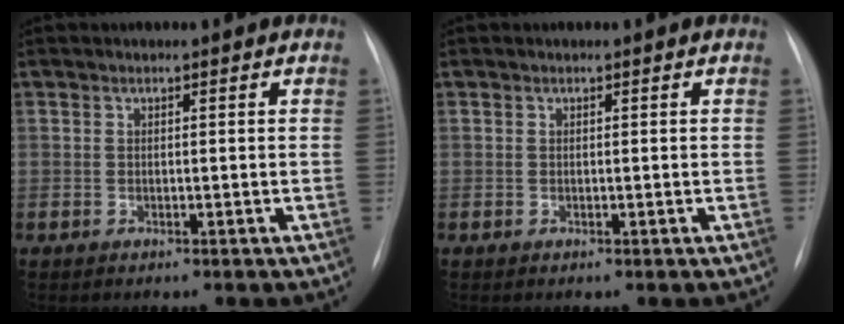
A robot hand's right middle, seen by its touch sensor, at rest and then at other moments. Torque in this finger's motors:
{"motor_torque": [0.19, -0.20, 0.04, 0.02]}